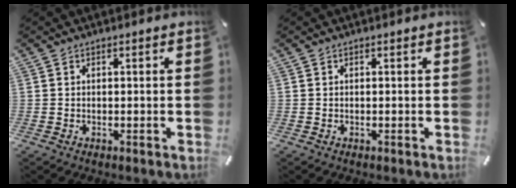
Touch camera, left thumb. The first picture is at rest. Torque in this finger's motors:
{"motor_torque": [0.00, 0.00, 0.01, 0.01, 0.00]}